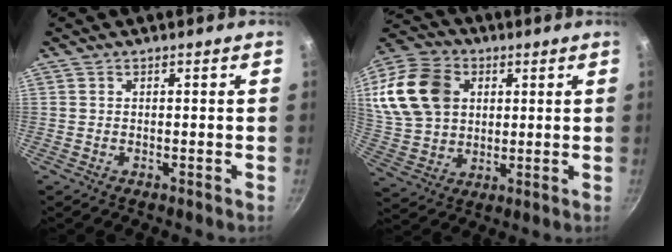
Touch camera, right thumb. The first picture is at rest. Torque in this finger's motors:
{"motor_torque": [-0.88, 1.52, 0.76, -0.36, 0.34]}